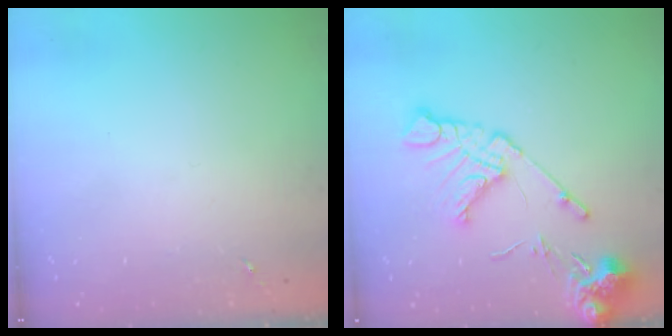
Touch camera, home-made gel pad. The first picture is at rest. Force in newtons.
{"total": 15.5, "press": 15.4, "slide": 2.0}